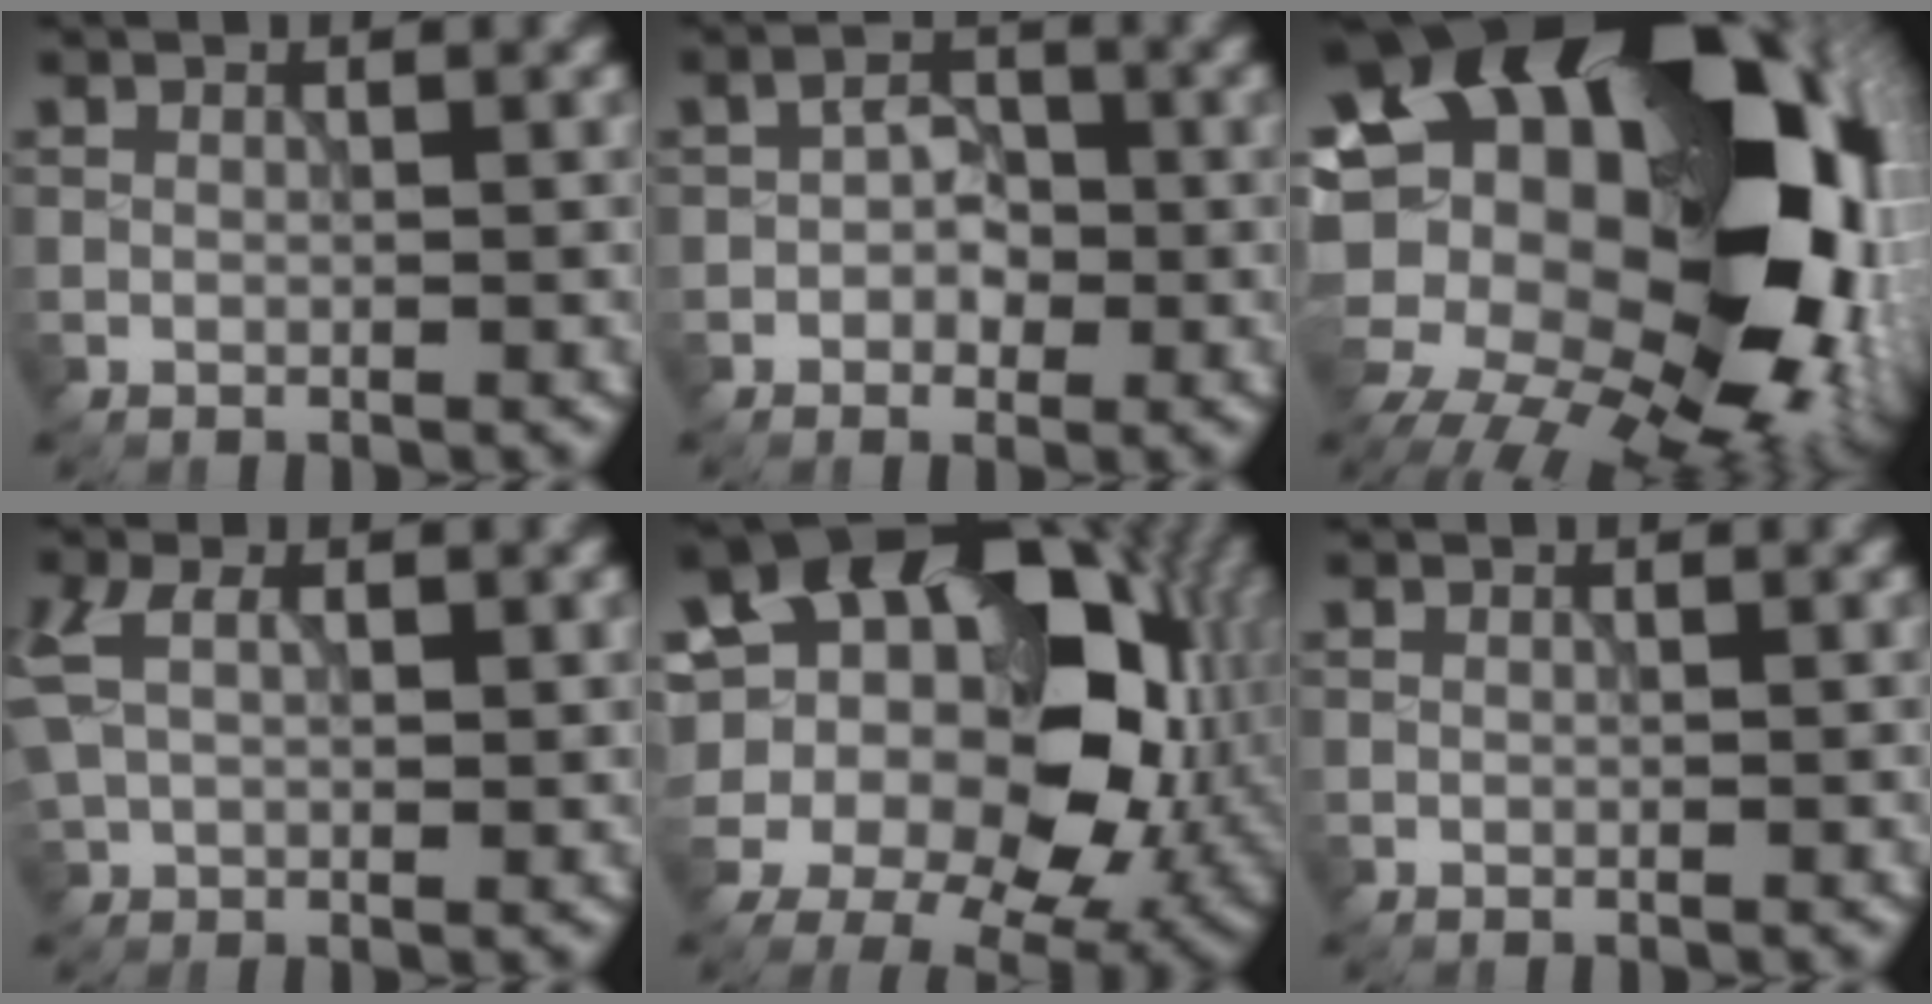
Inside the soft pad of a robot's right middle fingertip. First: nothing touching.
{"total": 2.6, "force": [-0.6, 1.9, 1.8], "torque": [-0.025, 0.005, -0.016]}
{"total": 22.3, "force": [1.6, 15.8, 15.7], "torque": [-0.252, 0.001, 0.019]}
{"total": 4.2, "force": [1.1, 2.6, 3.1], "torque": [-0.079, 0.005, 0.024]}
{"total": 21.0, "force": [5.1, 15.5, 13.1], "torque": [-0.246, 0.037, 0.107]}
{"total": 0.0}